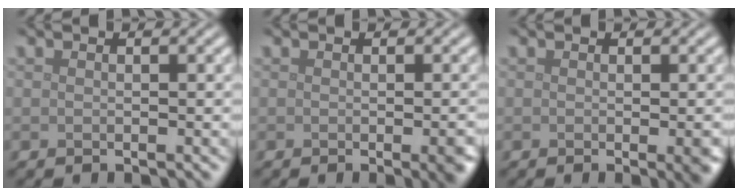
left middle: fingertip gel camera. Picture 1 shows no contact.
{"total": 2.6, "force": [-0.7, 0.7, 2.4], "torque": [-0.021, -0.002, -0.009]}
{"total": 2.0, "force": [-0.4, 0.5, 2.0], "torque": [-0.017, -0.003, -0.007]}